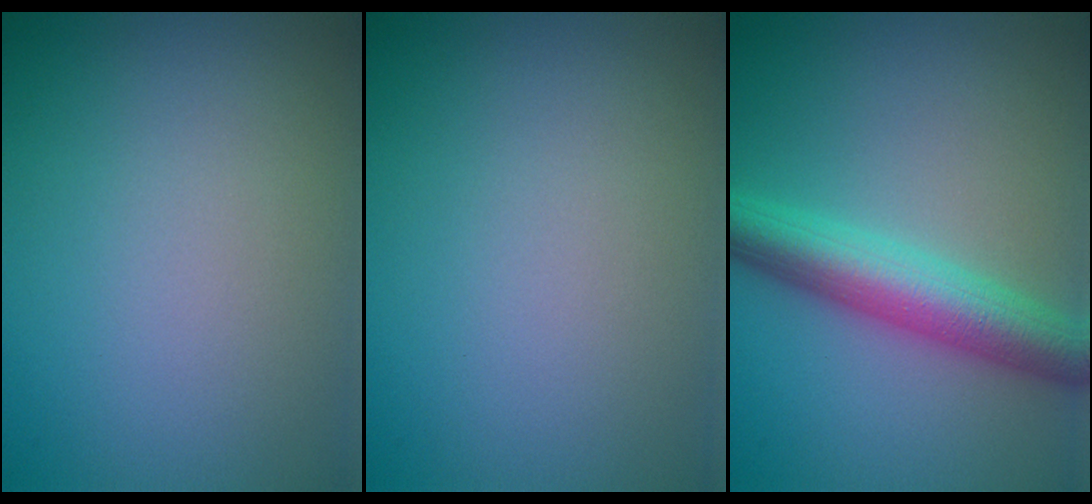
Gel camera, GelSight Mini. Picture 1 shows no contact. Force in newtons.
{"total": 0.0}
{"total": 6.0, "press": 6.0, "slide": 0.2}